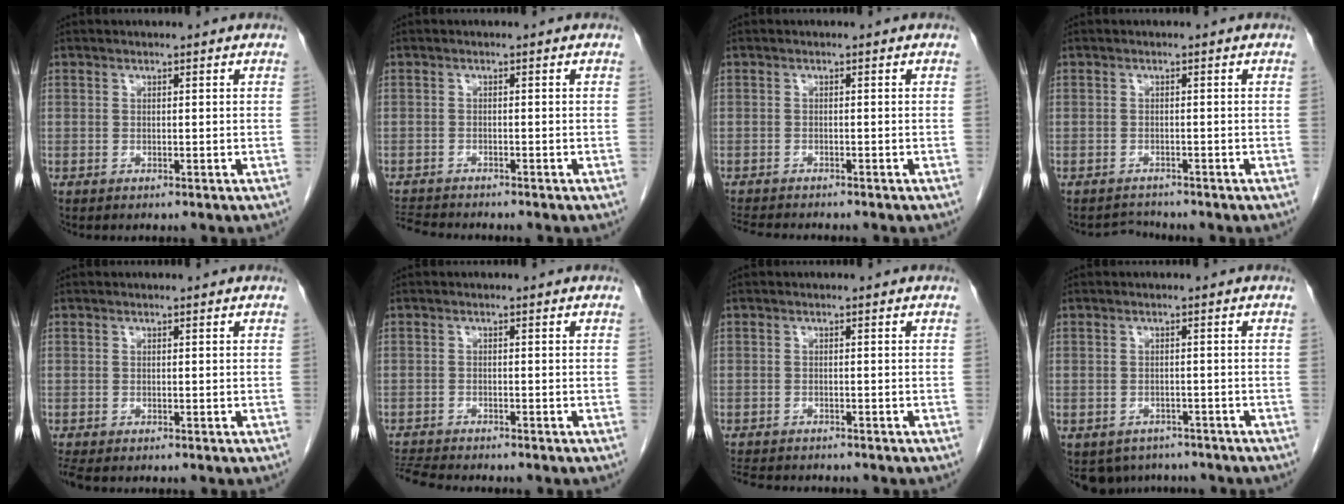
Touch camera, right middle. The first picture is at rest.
{"total": 4.7, "force": [-4.6, 0.2, 1.0], "torque": [-0.021, -0.017, -0.079]}
{"total": 5.4, "force": [-5.0, 0.6, 1.9], "torque": [-0.030, -0.014, -0.080]}
{"total": 1.6, "force": [-1.5, 0.1, -0.7], "torque": [0.007, -0.011, -0.022]}
{"total": 1.4, "force": [-1.2, 0.3, 0.6], "torque": [-0.014, -0.006, -0.022]}
{"total": 4.9, "force": [-4.7, -0.3, 1.1], "torque": [-0.026, -0.019, -0.082]}
{"total": 6.6, "force": [-6.0, 1.6, 2.3], "torque": [-0.037, -0.008, -0.089]}
{"total": 5.8, "force": [-4.9, 3.1, 0.4], "torque": [0.003, 0.003, -0.061]}